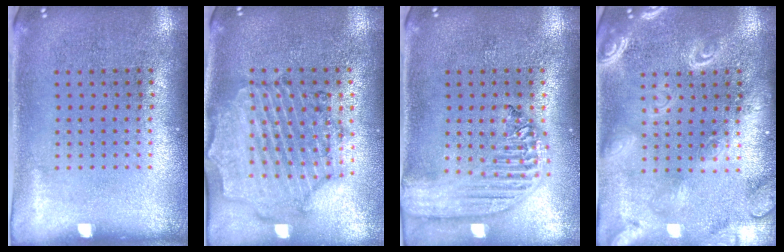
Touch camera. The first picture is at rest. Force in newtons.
{"total": 1.6, "press": 1.6, "slide": 0.4}
{"total": 2.3, "press": 1.9, "slide": 1.2}
{"total": 3.4, "press": 3.4, "slide": 0.4}